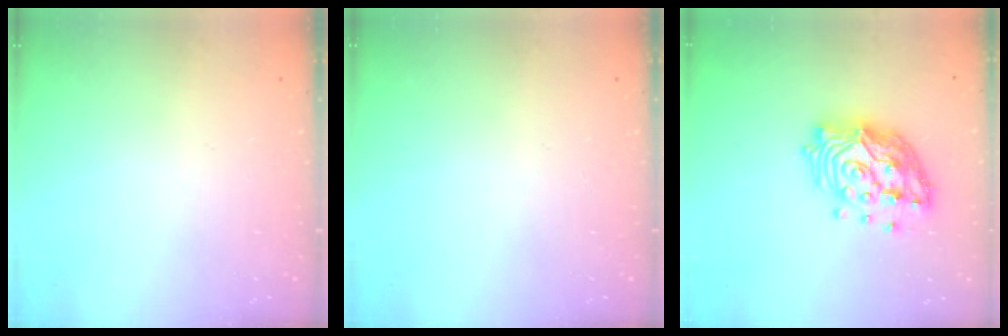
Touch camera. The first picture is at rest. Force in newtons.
{"total": 0.0}
{"total": 17.4, "press": 17.1, "slide": 3.2}